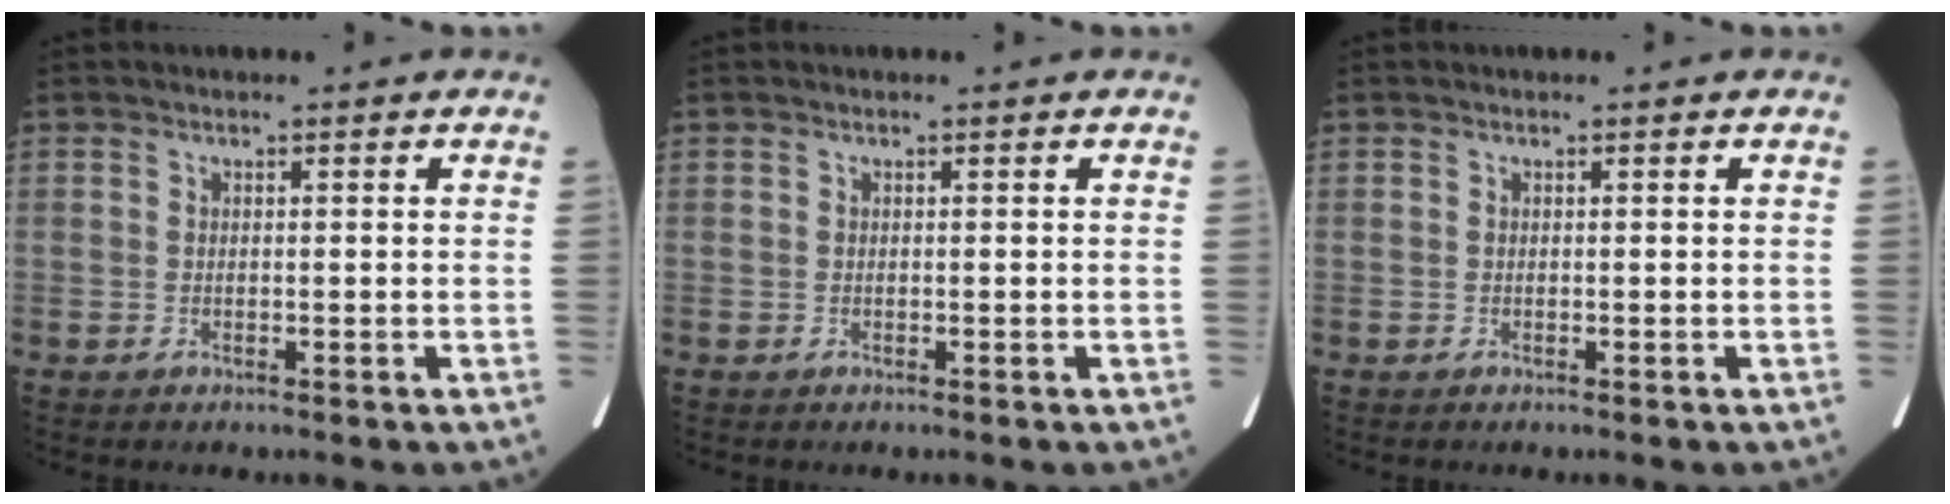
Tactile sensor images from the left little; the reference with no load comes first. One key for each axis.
{"total": 0.0}
{"total": 0.0}